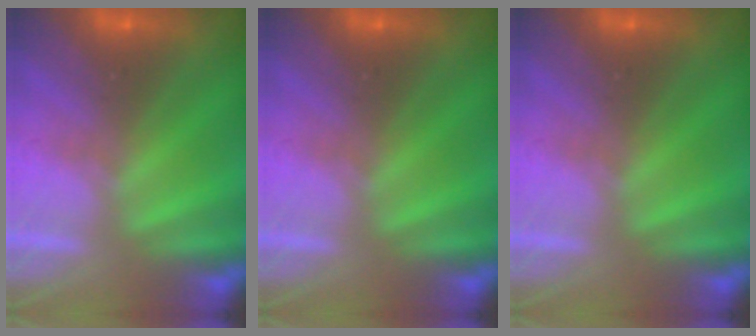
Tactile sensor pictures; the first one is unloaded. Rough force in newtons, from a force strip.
{"total": 0.0}
{"total": 0.0}